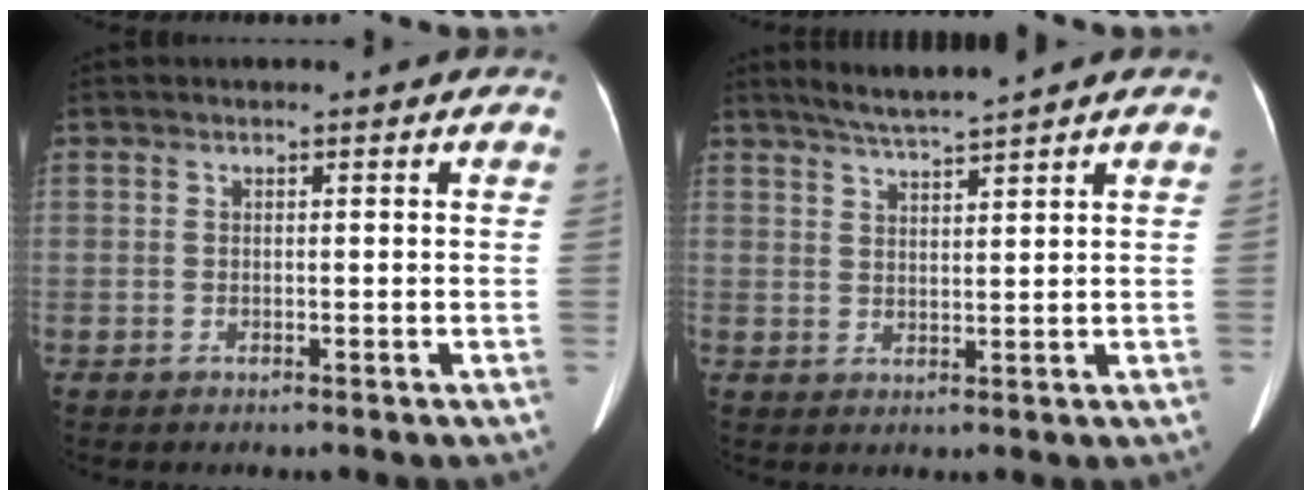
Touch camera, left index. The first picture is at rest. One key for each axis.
{"total": 4.4, "fx": 3.9, "fy": -1.2, "fz": 1.7, "tx": -0.034, "ty": 0.003, "tz": 0.076}